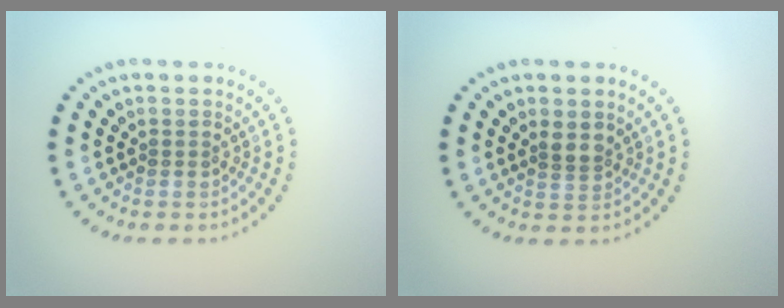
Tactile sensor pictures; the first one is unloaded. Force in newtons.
{"total": 1.7, "press": 1.5, "slide": 0.9}